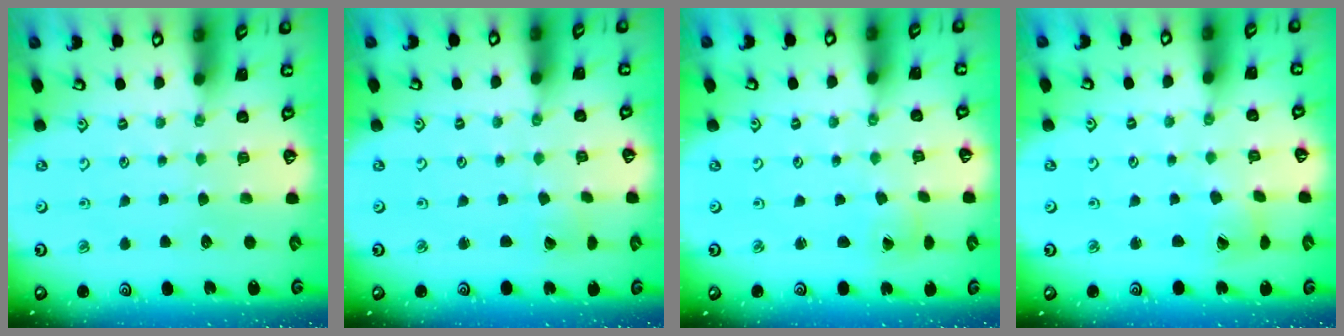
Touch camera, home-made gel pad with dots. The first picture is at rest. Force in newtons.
{"total": 1.5, "press": 1.5, "slide": 0.2}
{"total": 1.8, "press": 1.8, "slide": 0.1}
{"total": 3.5, "press": 3.5, "slide": 0.5}